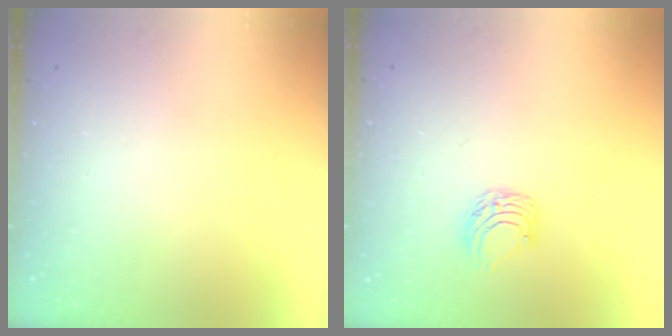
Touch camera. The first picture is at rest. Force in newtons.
{"total": 6.7, "press": 6.7, "slide": 0.5}